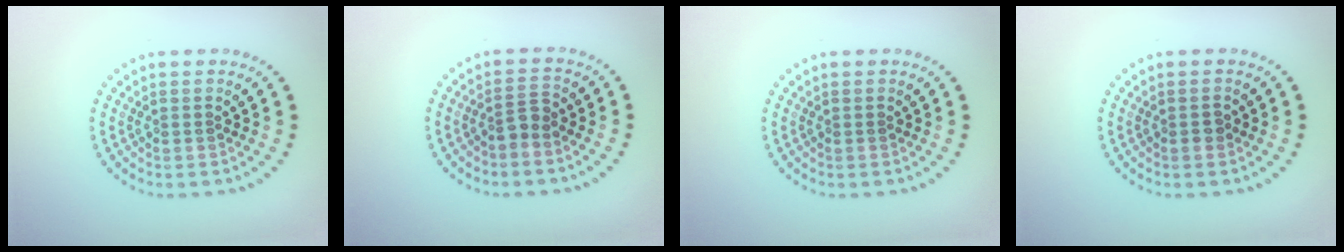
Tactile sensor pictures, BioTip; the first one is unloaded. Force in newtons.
{"total": 1.7, "press": 1.3, "slide": 1.1}
{"total": 0.0}
{"total": 0.8, "press": 0.7, "slide": 0.3}